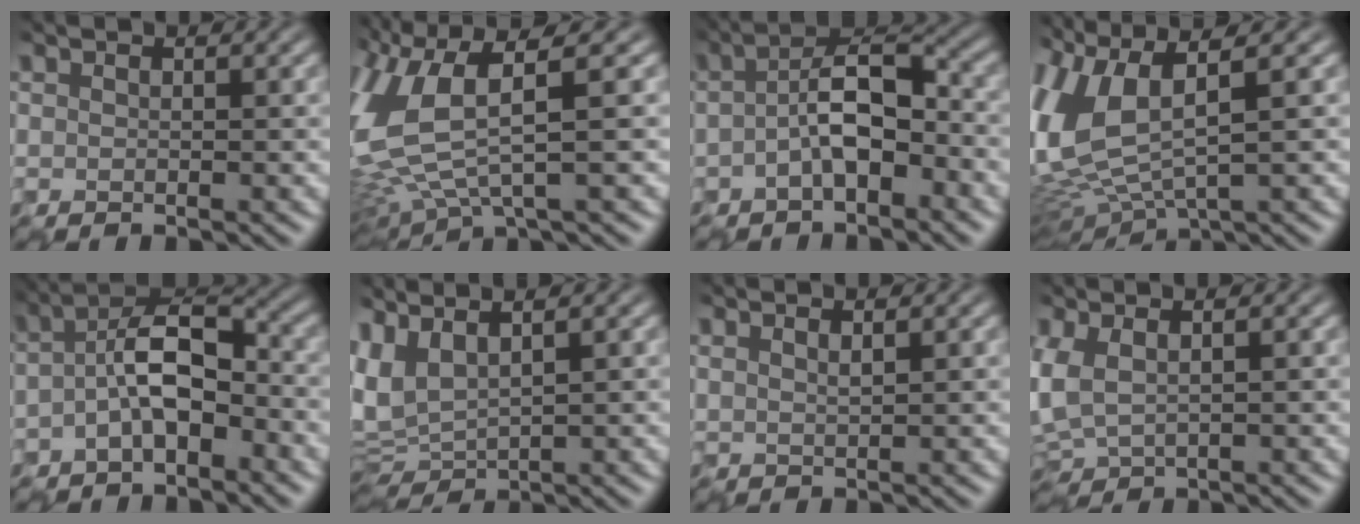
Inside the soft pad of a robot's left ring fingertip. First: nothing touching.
{"total": 9.6, "force": [0.8, 4.3, 8.5], "torque": [-0.221, -0.015, 0.016]}
{"total": 5.1, "force": [-1.1, 2.4, 4.3], "torque": [-0.073, 0.013, -0.029]}
{"total": 8.0, "force": [2.2, 3.4, 6.9], "torque": [-0.172, 0.009, 0.040]}
{"total": 5.5, "force": [-1.1, 2.7, 4.7], "torque": [-0.085, 0.015, -0.030]}
{"total": 3.1, "force": [1.9, 1.4, 2.0], "torque": [-0.064, 0.006, 0.042]}
{"total": 0.9, "force": [0.8, 0.2, 0.4], "torque": [0.000, 0.007, 0.008]}
{"total": 3.2, "force": [0.8, 1.8, 2.5], "torque": [-0.073, 0.009, 0.021]}